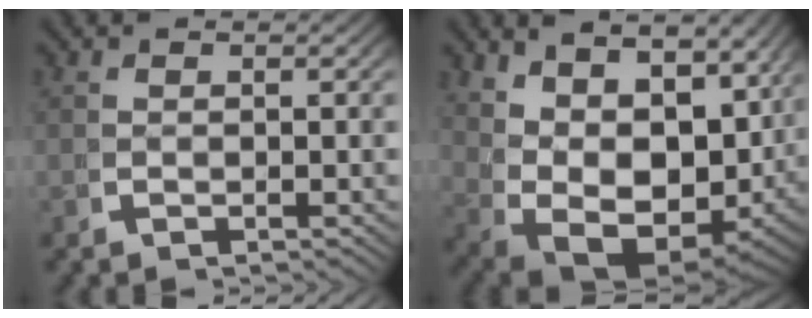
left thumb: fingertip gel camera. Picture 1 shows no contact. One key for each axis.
{"total": 14.7, "fx": -0.1, "fy": 10.6, "fz": 10.3, "tx": -0.196, "ty": -0.056, "tz": 0.019}